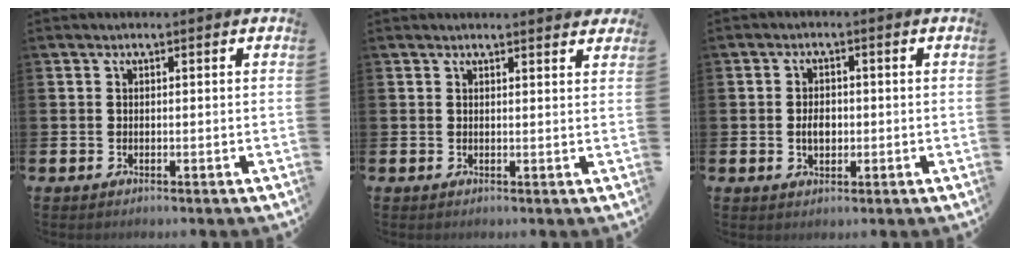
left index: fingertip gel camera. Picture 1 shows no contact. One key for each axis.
{"total": 1.3, "fx": 1.3, "fy": -0.1, "fz": -0.1, "tx": 0.014, "ty": -0.011, "tz": 0.021}
{"total": 2.8, "fx": -0.2, "fy": 1.9, "fz": 2.0, "tx": -0.021, "ty": -0.002, "tz": -0.010}